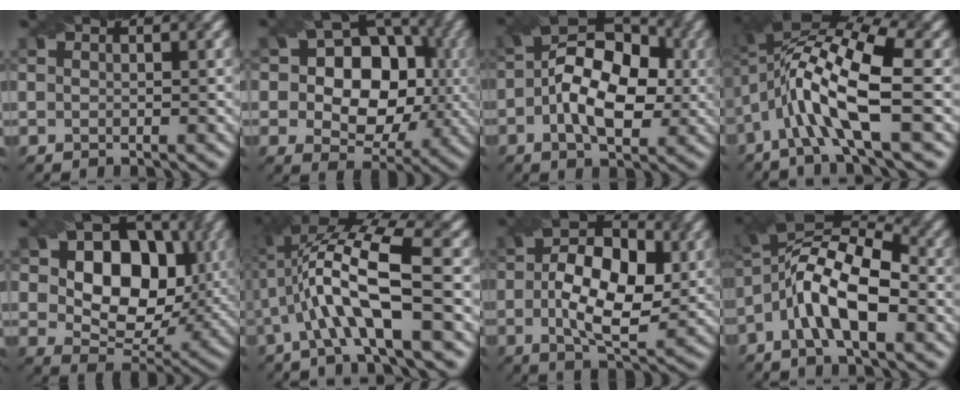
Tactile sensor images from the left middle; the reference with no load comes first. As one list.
[{"total": 11.6, "force": [1.2, 8.8, 7.4], "torque": [-0.084, 0.023, 0.005]}, {"total": 10.3, "force": [-0.2, 5.9, 8.4], "torque": [-0.131, 0.016, -0.009]}, {"total": 11.0, "force": [-1.4, 3.3, 10.4], "torque": [-0.195, 0.015, -0.034]}, {"total": 11.3, "force": [2.4, 7.6, 7.9], "torque": [-0.126, -0.003, 0.031]}, {"total": 8.8, "force": [-0.6, 2.3, 8.5], "torque": [-0.161, 0.023, -0.020]}, {"total": 9.3, "force": [-0.1, 4.9, 7.9], "torque": [-0.141, 0.005, -0.005]}, {"total": 8.8, "force": [-2.0, 3.2, 8.0], "torque": [-0.151, 0.025, -0.051]}]